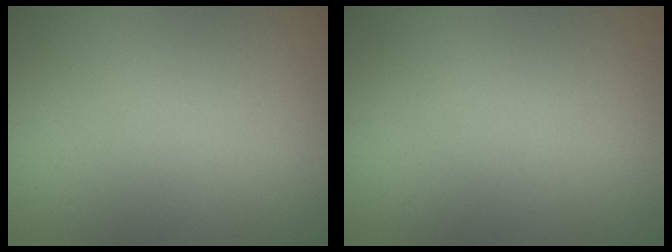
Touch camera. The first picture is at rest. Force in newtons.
{"total": 0.0}